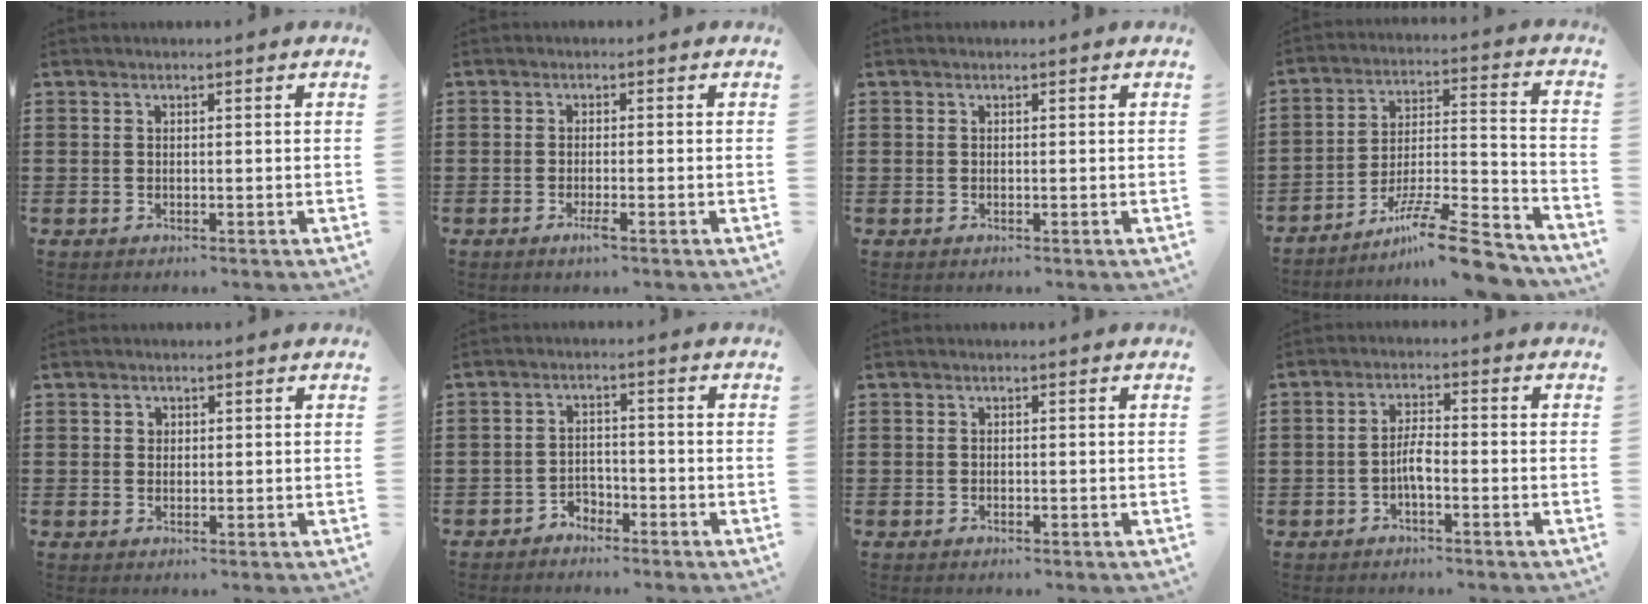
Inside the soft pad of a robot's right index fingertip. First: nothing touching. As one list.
[{"total": 2.0, "force": [-1.1, 0.2, 1.7], "torque": [-0.035, -0.006, -0.021]}, {"total": 0.0}, {"total": 11.2, "force": [-9.3, 0.9, 6.3], "torque": [-0.092, 0.025, -0.177]}, {"total": 1.0, "force": [0.4, 0.9, 0.2], "torque": [-0.006, 0.004, 0.008]}, {"total": 2.6, "force": [-2.3, 1.2, 0.1], "torque": [-0.010, 0.006, -0.050]}, {"total": 0.0}, {"total": 3.4, "force": [-1.2, 1.0, 3.0], "torque": [-0.062, 0.003, -0.025]}]